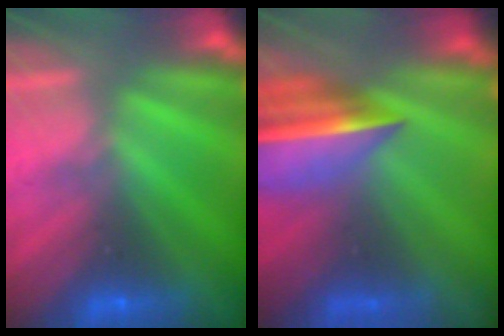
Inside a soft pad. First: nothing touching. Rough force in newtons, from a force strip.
{"total": 5.6}